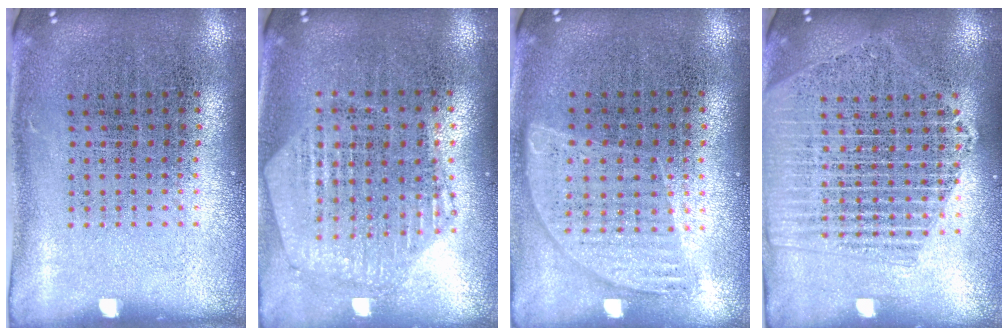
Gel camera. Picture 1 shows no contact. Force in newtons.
{"total": 1.1, "press": 1.1, "slide": 0.3}
{"total": 0.9, "press": 0.8, "slide": 0.3}
{"total": 2.1, "press": 1.9, "slide": 0.8}